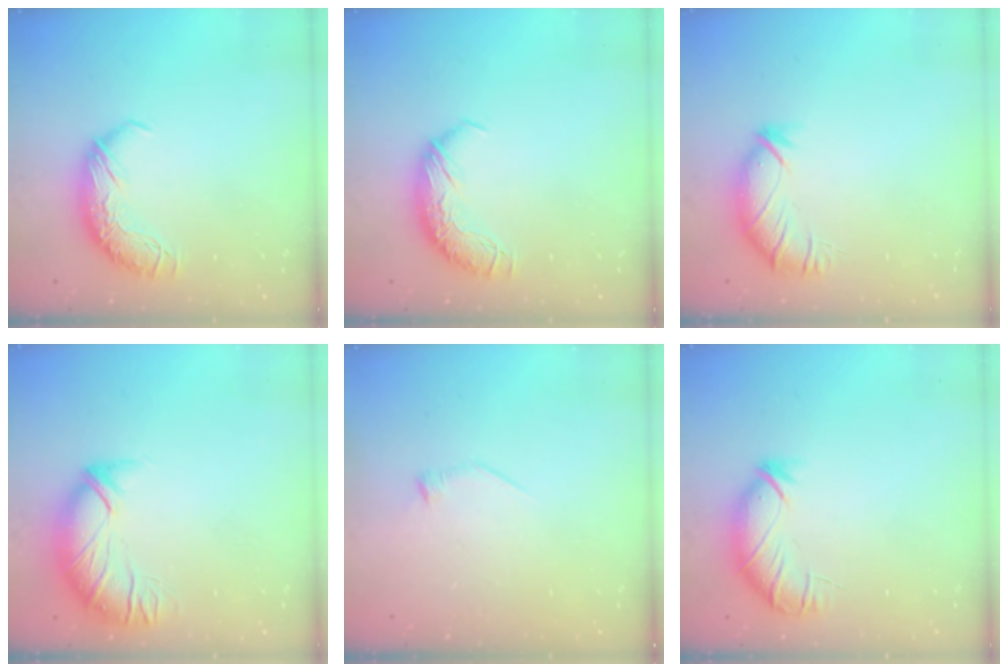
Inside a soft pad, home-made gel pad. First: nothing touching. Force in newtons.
{"total": 0.0}
{"total": 3.2, "press": 2.5, "slide": 1.9}
{"total": 2.8, "press": 1.2, "slide": 2.5}
{"total": 6.5, "press": 6.4, "slide": 1.0}
{"total": 3.7, "press": 3.4, "slide": 1.5}